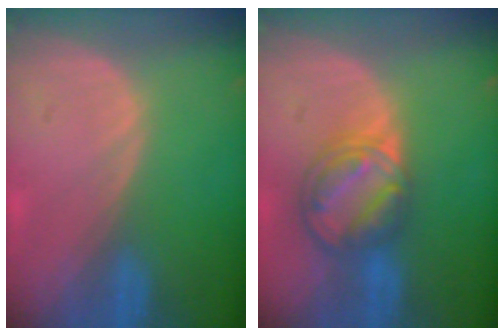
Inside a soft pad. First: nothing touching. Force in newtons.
{"total": 8.2, "press": 7.0, "slide": 4.3}